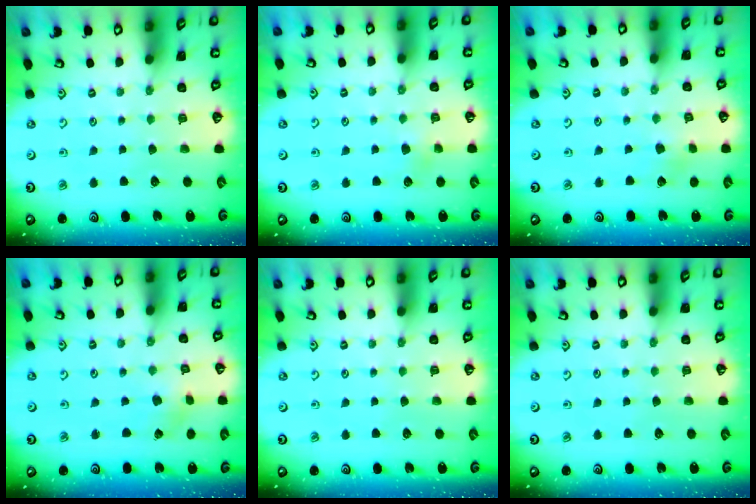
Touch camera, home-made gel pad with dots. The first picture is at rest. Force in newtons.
{"total": 3.1, "press": 3.1, "slide": 0.5}
{"total": 2.3, "press": 2.3, "slide": 0.4}
{"total": 1.3, "press": 1.3, "slide": 0.1}
{"total": 0.0}
{"total": 0.0}